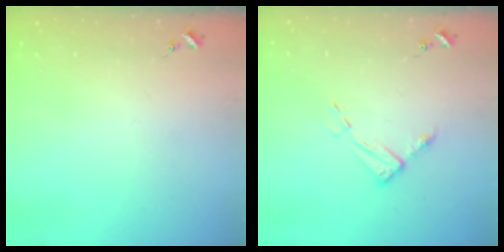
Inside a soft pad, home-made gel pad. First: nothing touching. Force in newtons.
{"total": 7.7, "press": 7.7, "slide": 0.6}